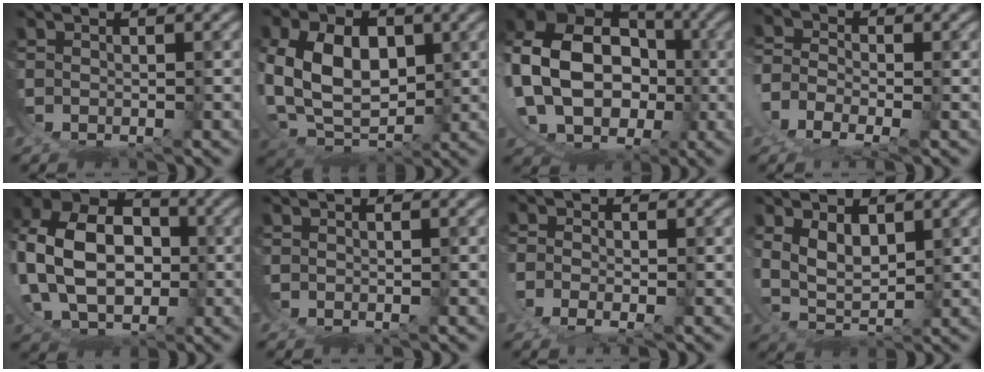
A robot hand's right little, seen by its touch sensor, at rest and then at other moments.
{"total": 8.1, "force": [1.5, 6.6, 4.4], "torque": [-0.129, -0.038, 0.036]}
{"total": 13.8, "force": [2.2, 11.8, 6.9], "torque": [-0.160, -0.022, 0.034]}
{"total": 1.4, "force": [-0.7, 0.7, 1.0], "torque": [-0.028, -0.007, -0.009]}
{"total": 11.2, "force": [2.8, 9.0, 6.0], "torque": [-0.137, -0.011, 0.042]}
{"total": 0.0}
{"total": 0.8, "force": [-0.1, -0.7, 0.5], "torque": [-0.009, -0.006, 0.002]}
{"total": 4.9, "force": [2.7, 3.6, 2.0], "torque": [-0.068, -0.008, 0.042]}